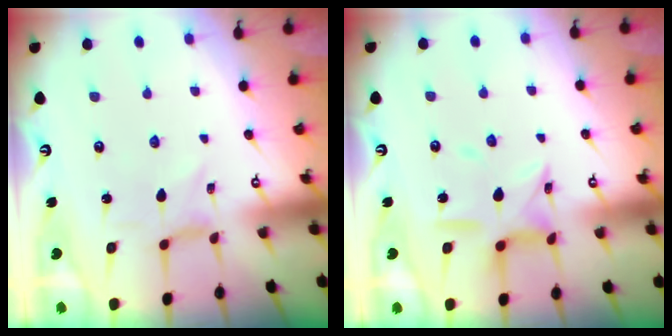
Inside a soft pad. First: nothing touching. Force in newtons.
{"total": 12.0, "press": 12.0, "slide": 0.8}